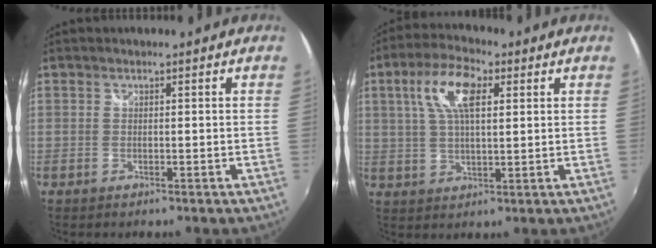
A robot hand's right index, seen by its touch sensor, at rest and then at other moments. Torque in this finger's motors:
{"motor_torque": [0.58, -0.19, 0.57, 0.14]}